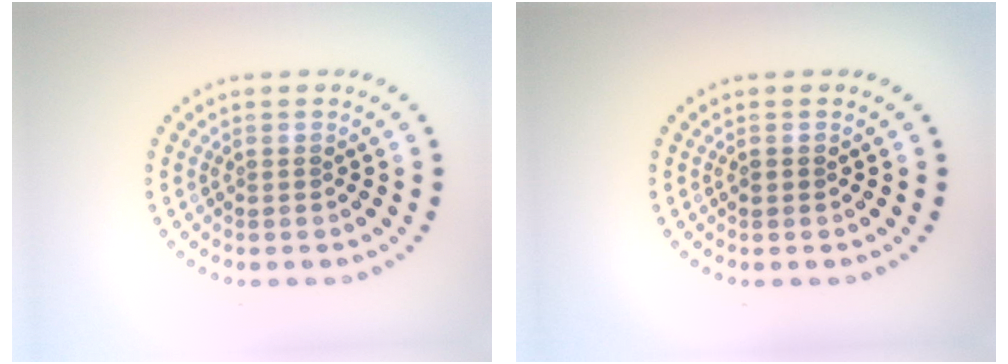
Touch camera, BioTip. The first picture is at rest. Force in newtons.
{"total": 0.6, "press": 0.6, "slide": 0.1}